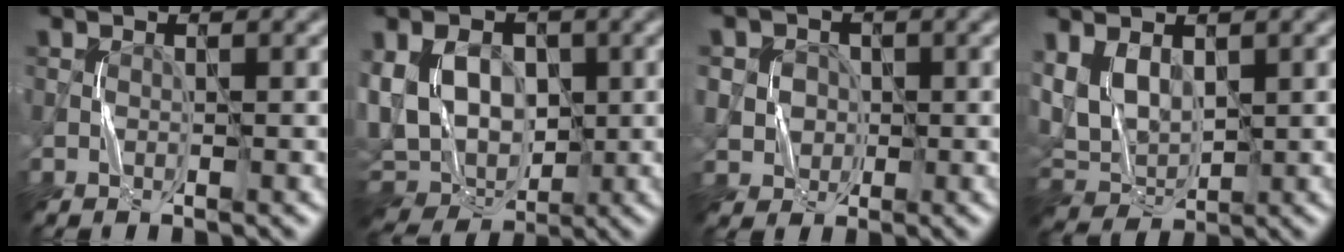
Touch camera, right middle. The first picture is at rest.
{"total": 8.8, "force": [0.5, 6.6, 5.8], "torque": [-0.114, -0.005, 0.006]}
{"total": 3.9, "force": [0.2, 3.7, 1.3], "torque": [-0.017, 0.012, -0.010]}
{"total": 3.9, "force": [1.5, 2.5, 2.6], "torque": [-0.057, -0.003, 0.034]}